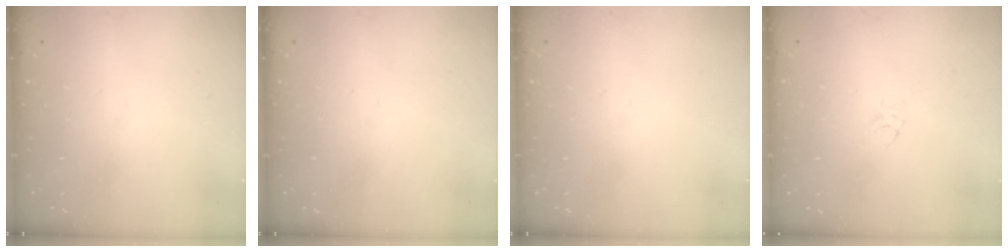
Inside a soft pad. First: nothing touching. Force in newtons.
{"total": 0.0}
{"total": 0.0}
{"total": 2.7, "press": 2.5, "slide": 0.9}